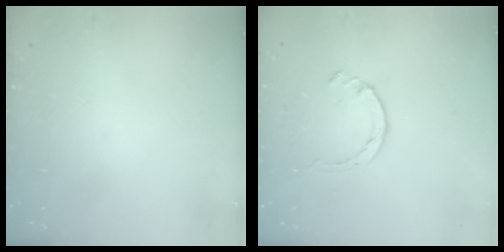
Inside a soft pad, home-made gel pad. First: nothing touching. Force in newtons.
{"total": 1.4, "press": 1.4, "slide": 0.3}